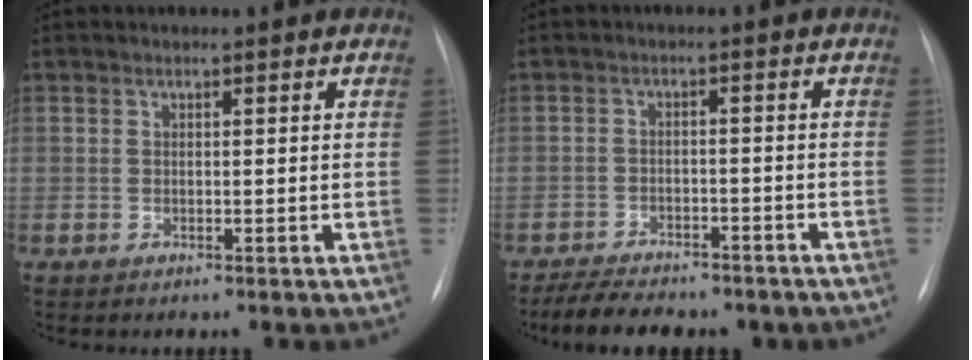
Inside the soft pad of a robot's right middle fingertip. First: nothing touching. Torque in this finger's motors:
{"motor_torque": [0.17, -0.17, 0.11, 0.06]}